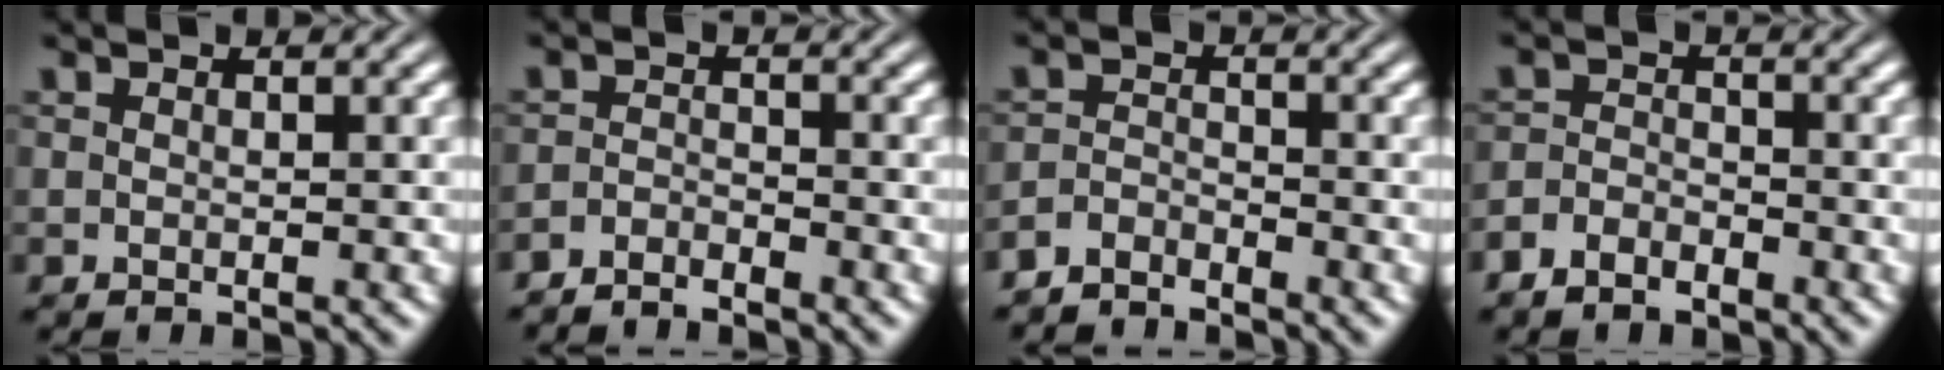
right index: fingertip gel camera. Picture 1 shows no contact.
{"total": 2.6, "force": [-2.6, -0.5, -0.2], "torque": [0.015, -0.010, -0.045]}
{"total": 2.7, "force": [-2.7, 0.0, 0.0], "torque": [0.015, -0.011, -0.046]}
{"total": 2.3, "force": [-2.3, 0.3, 0.3], "torque": [0.007, -0.007, -0.039]}